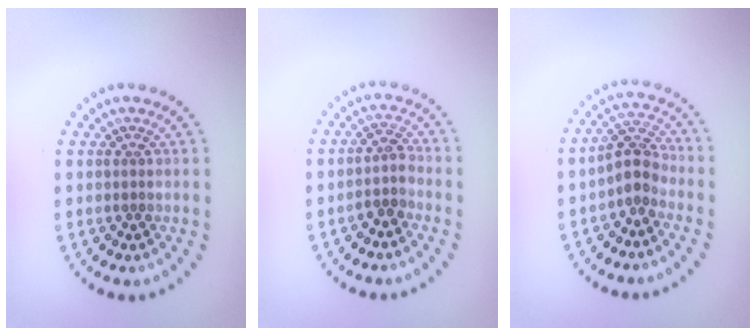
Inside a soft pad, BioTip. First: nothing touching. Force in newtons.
{"total": 1.9, "press": 1.6, "slide": 1.0}
{"total": 2.8, "press": 2.5, "slide": 1.3}